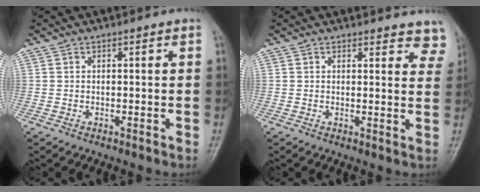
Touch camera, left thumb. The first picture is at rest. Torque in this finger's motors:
{"motor_torque": [-0.03, 0.07, -0.20, -0.14, 0.04]}